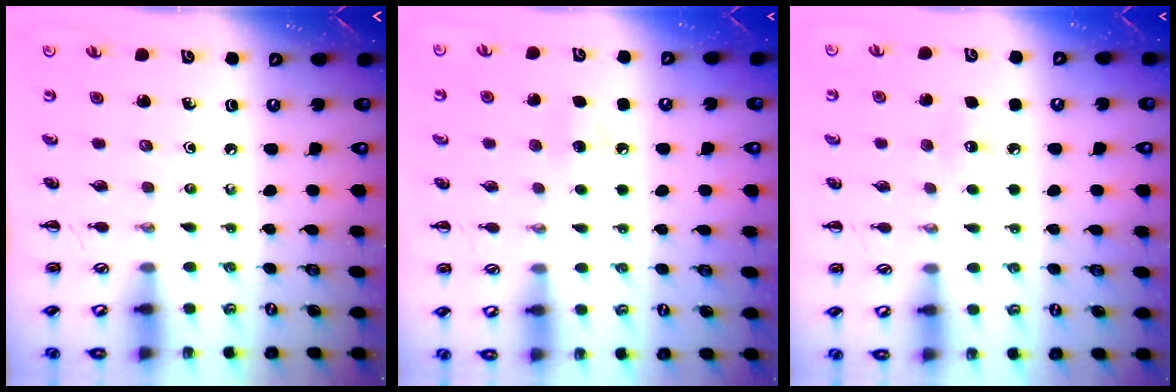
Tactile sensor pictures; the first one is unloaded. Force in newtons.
{"total": 4.8, "press": 4.7, "slide": 1.2}
{"total": 6.0, "press": 5.8, "slide": 1.5}